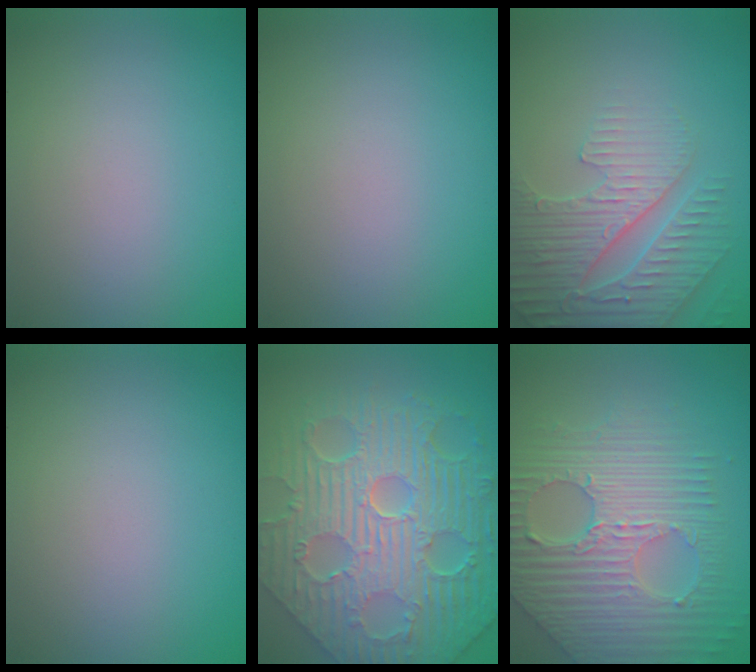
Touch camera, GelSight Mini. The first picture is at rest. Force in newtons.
{"total": 0.0}
{"total": 4.4, "press": 4.3, "slide": 0.5}
{"total": 0.0}
{"total": 12.1, "press": 8.1, "slide": 9.0}
{"total": 9.0, "press": 6.2, "slide": 6.5}